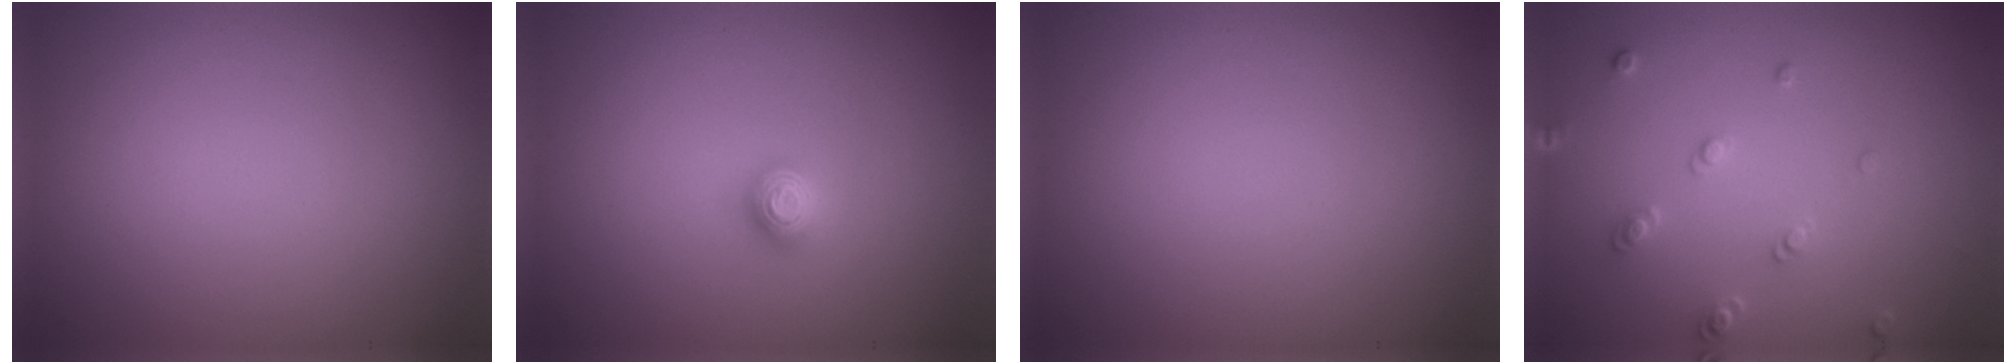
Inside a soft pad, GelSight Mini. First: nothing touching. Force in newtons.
{"total": 1.3, "press": 1.2, "slide": 0.4}
{"total": 0.0}
{"total": 1.9, "press": 1.8, "slide": 0.5}